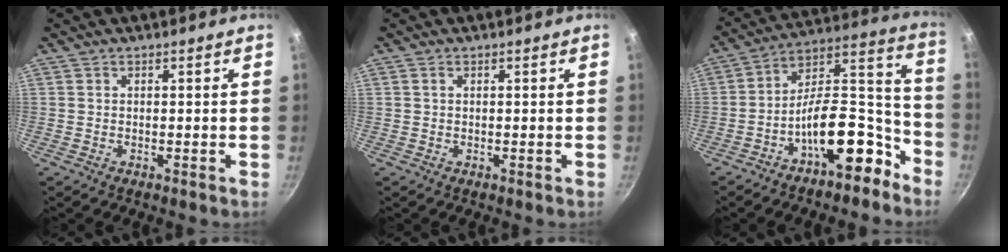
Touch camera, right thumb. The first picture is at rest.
{"total": 0.7, "force": [0.3, 0.4, 0.5], "torque": [-0.008, 0.002, 0.004]}
{"total": 17.1, "force": [-9.5, 7.7, 12.0], "torque": [-0.123, 0.119, -0.153]}